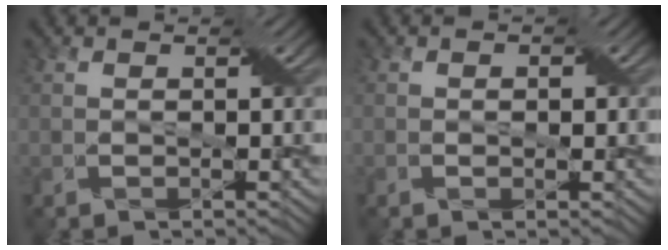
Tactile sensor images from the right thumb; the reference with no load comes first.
{"total": 1.0, "force": [-0.2, 0.6, 0.8], "torque": [-0.009, -0.001, -0.004]}